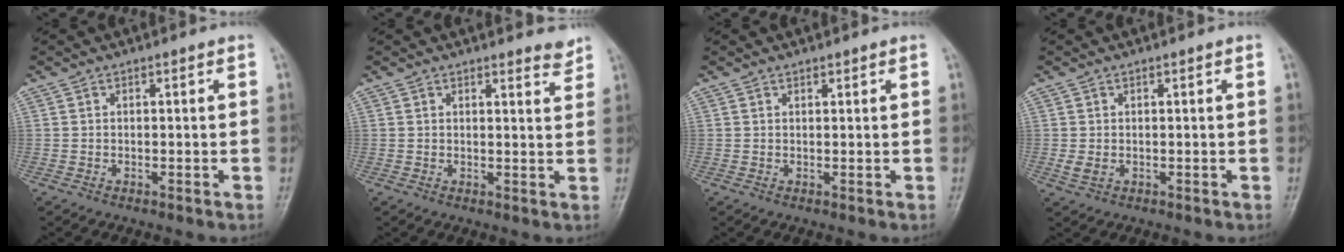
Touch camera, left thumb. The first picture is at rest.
{"total": 3.1, "force": [3.0, 0.6, 0.9], "torque": [-0.001, -0.023, 0.028]}
{"total": 0.7, "force": [0.6, 0.2, 0.2], "torque": [-0.004, -0.004, 0.009]}
{"total": 1.9, "force": [0.2, 1.2, 1.5], "torque": [-0.024, 0.000, 0.009]}